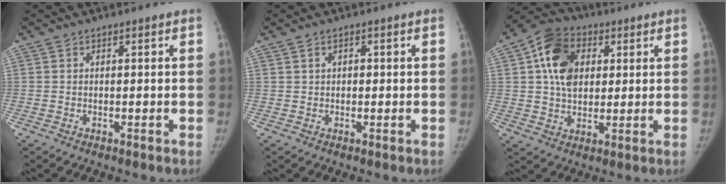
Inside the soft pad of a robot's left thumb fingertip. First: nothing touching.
{"total": 1.3, "force": [0.4, 1.1, 0.5], "torque": [0.000, 0.001, 0.005]}
{"total": 12.4, "force": [3.4, 9.0, 7.8], "torque": [-0.114, 0.001, 0.052]}